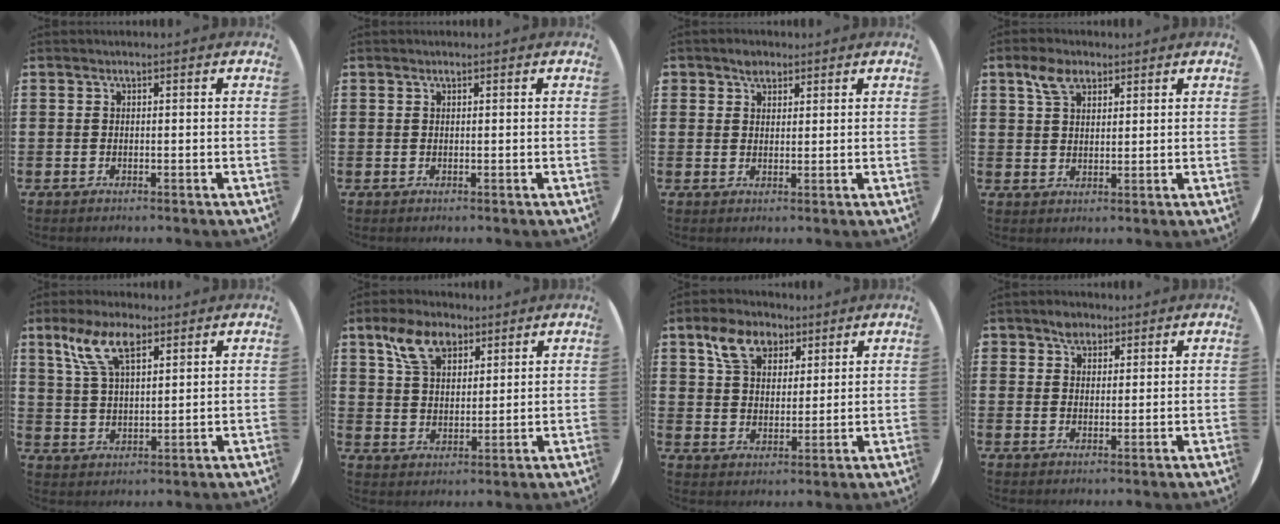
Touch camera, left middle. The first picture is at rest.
{"total": 0.0}
{"total": 2.2, "force": [1.8, 1.2, 0.3], "torque": [0.002, 0.000, 0.033]}
{"total": 4.2, "force": [2.8, 2.3, 2.2], "torque": [-0.043, 0.005, 0.050]}
{"total": 7.6, "force": [4.7, 3.0, 5.1], "torque": [-0.107, 0.002, 0.082]}
{"total": 7.2, "force": [4.7, 4.0, 3.7], "torque": [-0.081, 0.004, 0.088]}
{"total": 6.9, "force": [4.6, 4.3, 2.9], "torque": [-0.061, 0.004, 0.083]}
{"total": 2.8, "force": [2.2, 1.7, 0.4], "torque": [-0.004, 0.000, 0.043]}